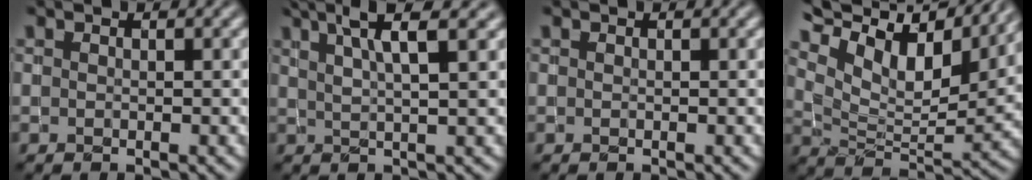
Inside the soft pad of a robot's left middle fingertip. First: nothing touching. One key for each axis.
{"total": 4.8, "fx": 2.7, "fy": 0.8, "fz": 3.8, "tx": -0.055, "ty": 0.009, "tz": 0.045}
{"total": 0.0}
{"total": 11.9, "fx": 8.3, "fy": 4.4, "fz": 7.2, "tx": -0.147, "ty": 0.022, "tz": 0.137}